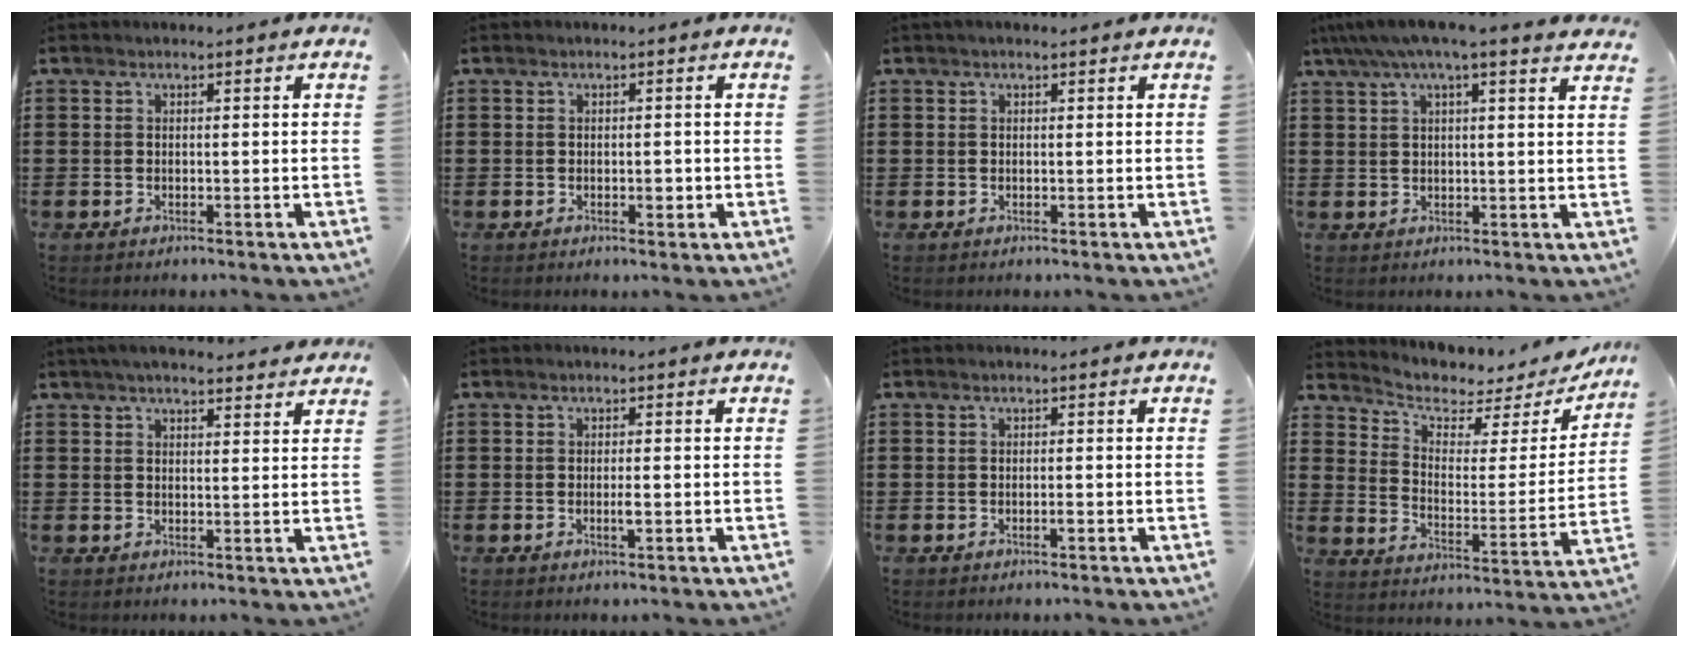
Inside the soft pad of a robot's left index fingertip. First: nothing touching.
{"total": 1.6, "force": [-0.2, 0.7, 1.4], "torque": [-0.016, -0.002, -0.005]}
{"total": 0.5, "force": [0.3, 0.1, 0.4], "torque": [-0.007, 0.002, 0.006]}
{"total": 5.0, "force": [3.9, 0.4, 3.0], "torque": [-0.073, -0.010, 0.067]}
{"total": 3.4, "force": [3.1, 0.6, 1.1], "torque": [-0.030, -0.002, 0.059]}
{"total": 1.4, "force": [-0.2, 0.2, 1.4], "torque": [-0.026, -0.002, -0.004]}
{"total": 0.7, "force": [-0.2, 0.1, 0.7], "torque": [-0.013, -0.003, -0.002]}
{"total": 4.0, "force": [3.4, 1.7, 1.5], "torque": [-0.051, -0.025, 0.052]}